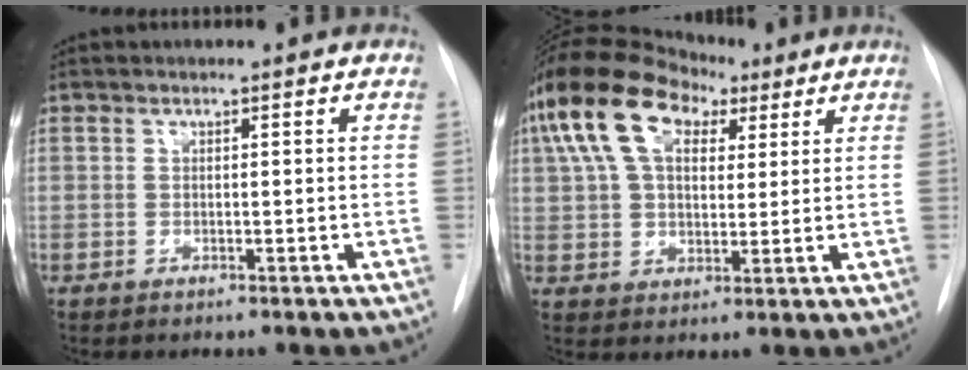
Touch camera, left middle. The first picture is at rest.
{"total": 14.9, "force": [7.5, 8.3, 9.8], "torque": [-0.212, 0.056, 0.137]}